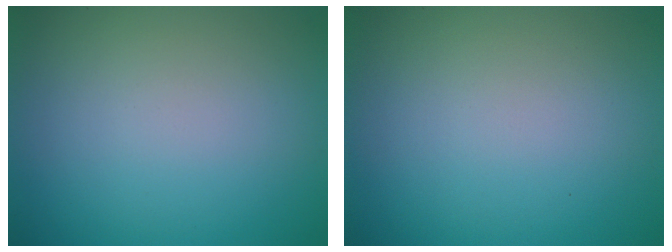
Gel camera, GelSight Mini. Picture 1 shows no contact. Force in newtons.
{"total": 0.0}